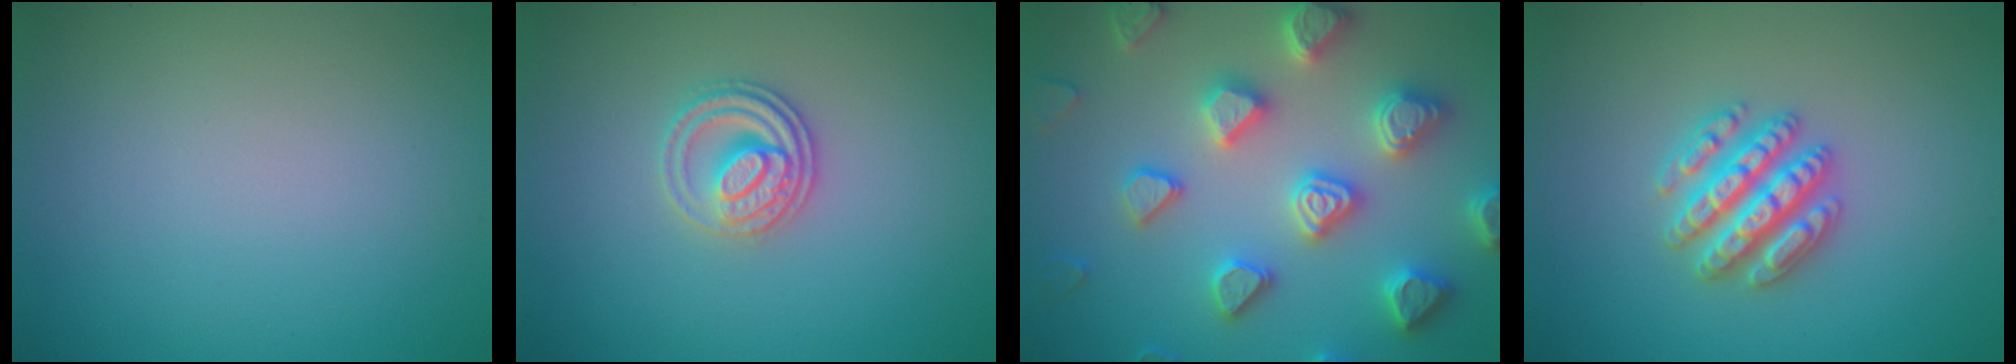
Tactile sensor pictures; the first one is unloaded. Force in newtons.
{"total": 2.7, "press": 2.5, "slide": 0.9}
{"total": 7.1, "press": 7.0, "slide": 1.5}
{"total": 4.7, "press": 4.6, "slide": 0.9}